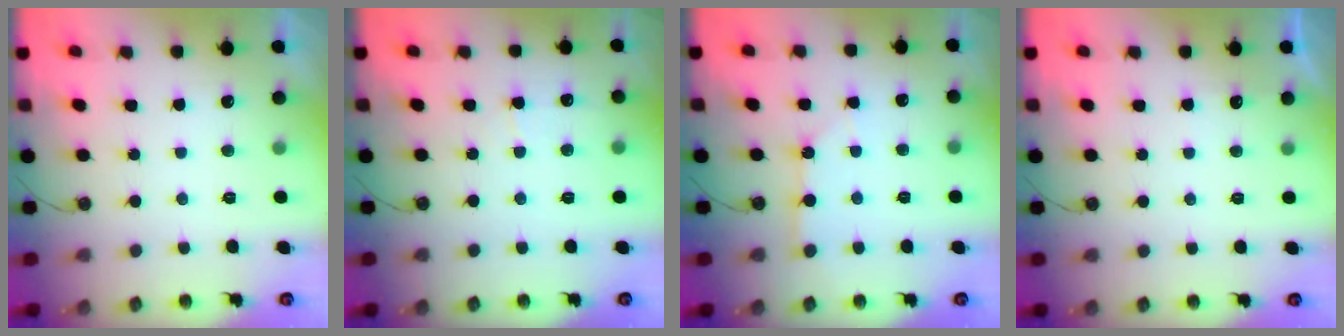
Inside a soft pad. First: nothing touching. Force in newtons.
{"total": 4.4, "press": 4.4, "slide": 0.7}
{"total": 2.2, "press": 2.2, "slide": 0.4}
{"total": 3.0, "press": 3.0, "slide": 0.4}